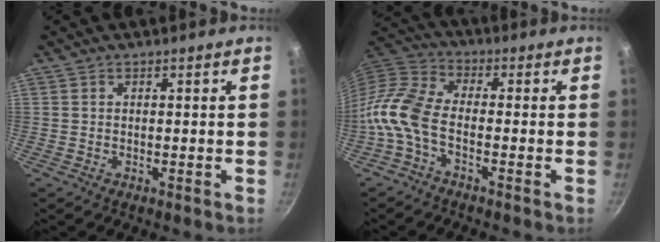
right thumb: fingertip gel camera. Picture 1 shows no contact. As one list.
[{"total": 8.6, "force": [-3.4, 4.4, 6.5], "torque": [-0.147, 0.037, -0.088]}]